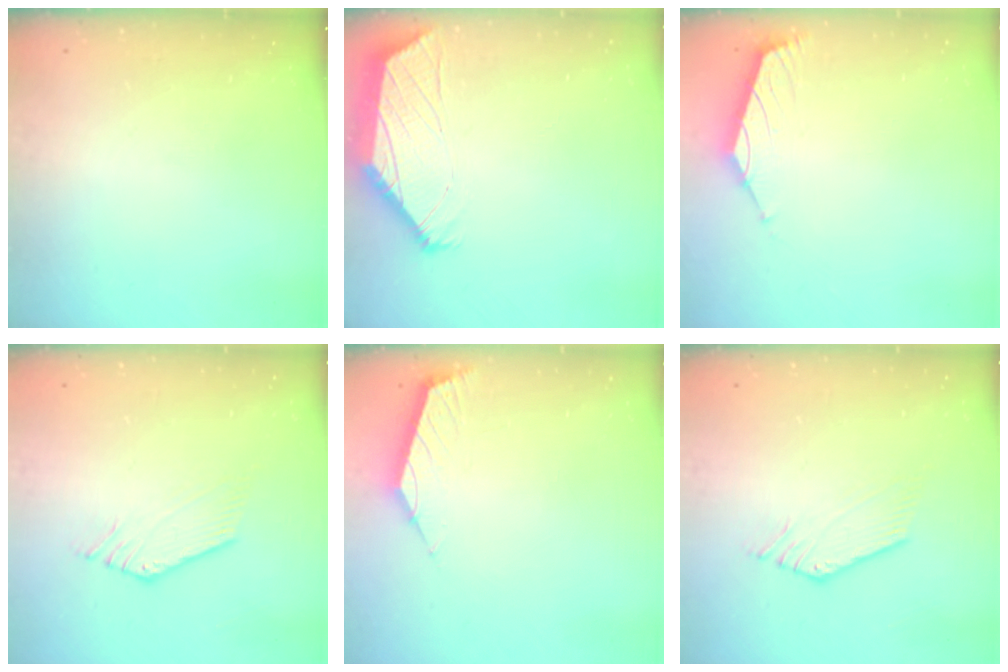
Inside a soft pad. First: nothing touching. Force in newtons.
{"total": 1.7, "press": 1.6, "slide": 0.3}
{"total": 1.6, "press": 1.4, "slide": 0.7}
{"total": 2.7, "press": 2.6, "slide": 0.5}
{"total": 2.1, "press": 2.1, "slide": 0.5}
{"total": 2.7, "press": 2.6, "slide": 0.5}